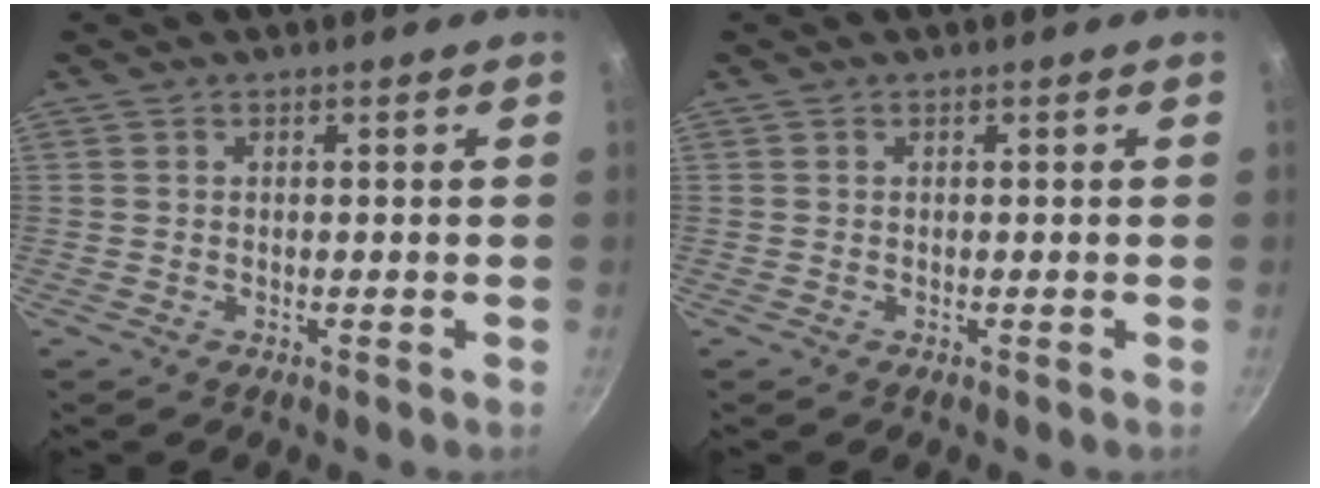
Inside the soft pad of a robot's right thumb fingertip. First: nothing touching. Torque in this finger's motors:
{"motor_torque": [-0.09, 0.08, -0.01, 0.00, 0.01]}